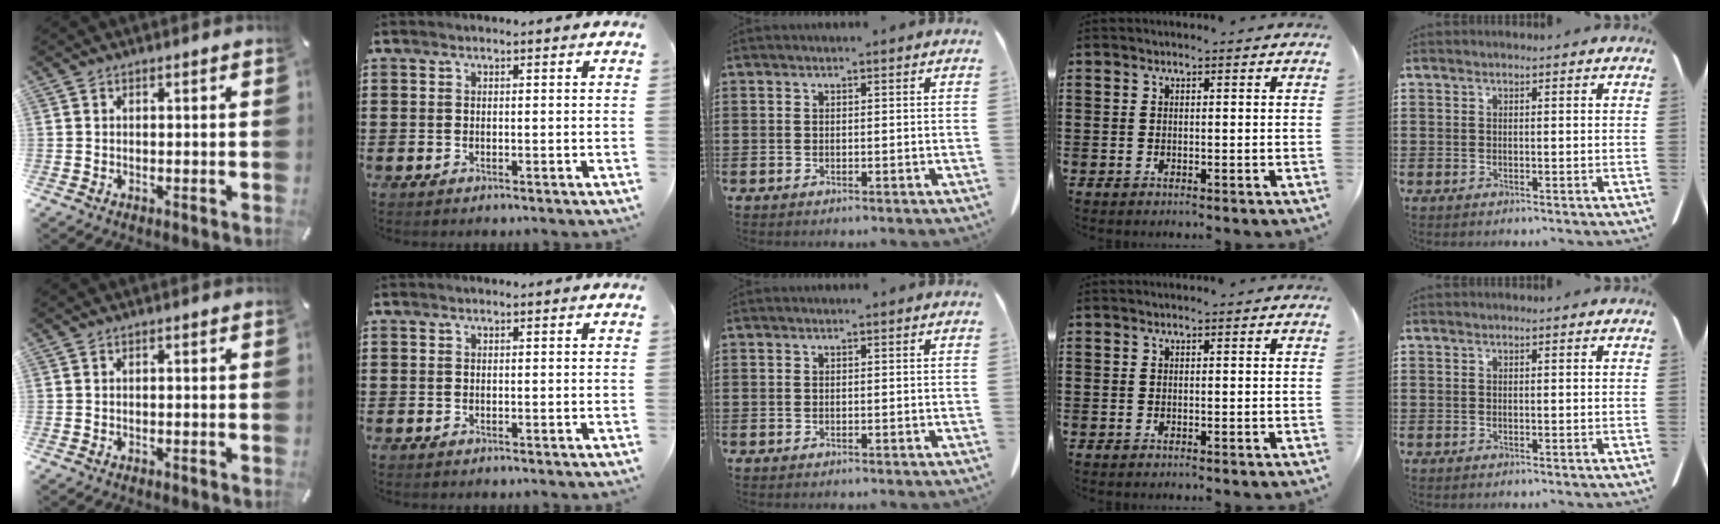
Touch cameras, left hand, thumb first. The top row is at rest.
{}